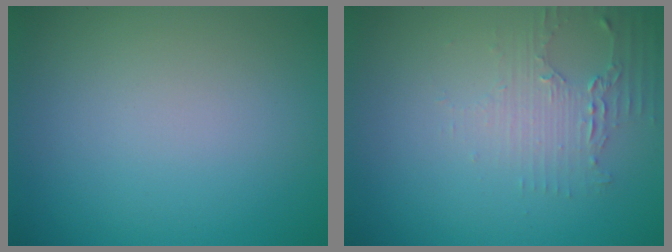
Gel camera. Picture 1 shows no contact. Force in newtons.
{"total": 2.1, "press": 2.0, "slide": 0.4}